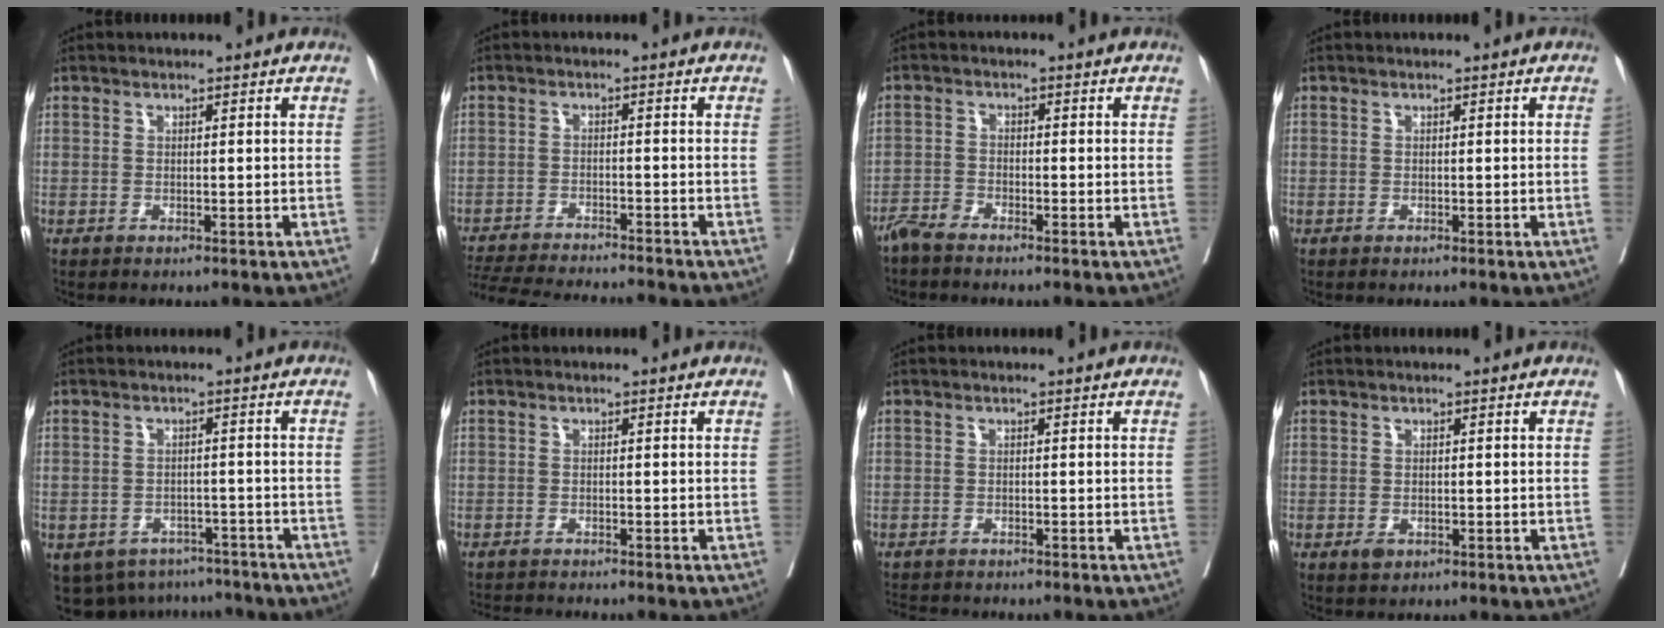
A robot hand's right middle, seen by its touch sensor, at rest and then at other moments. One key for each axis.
{"total": 14.3, "fx": -13.4, "fy": 0.4, "fz": 4.9, "tx": -0.079, "ty": -0.018, "tz": -0.199}
{"total": 2.6, "fx": -2.5, "fy": 0.2, "fz": 0.7, "tx": -0.014, "ty": -0.006, "tz": -0.053}
{"total": 0.0}
{"total": 10.3, "fx": -8.2, "fy": 5.9, "fz": 1.7, "tx": -0.027, "ty": 0.014, "tz": -0.101}
{"total": 2.9, "fx": -2.8, "fy": -0.8, "fz": 0.2, "tx": -0.001, "ty": -0.014, "tz": -0.047}
{"total": 3.6, "fx": -3.5, "fy": 0.3, "fz": 0.7, "tx": -0.005, "ty": -0.013, "tz": -0.056}
{"total": 1.4, "fx": -0.7, "fy": 0.9, "fz": 0.9, "tx": -0.012, "ty": 0.000, "tz": -0.005}